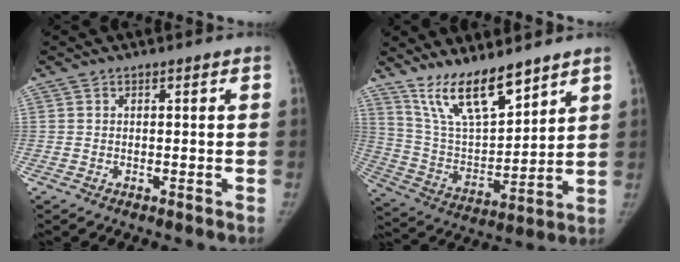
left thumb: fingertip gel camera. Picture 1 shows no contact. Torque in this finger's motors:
{"motor_torque": [0.48, 0.45, 0.94, -1.84, 0.11]}